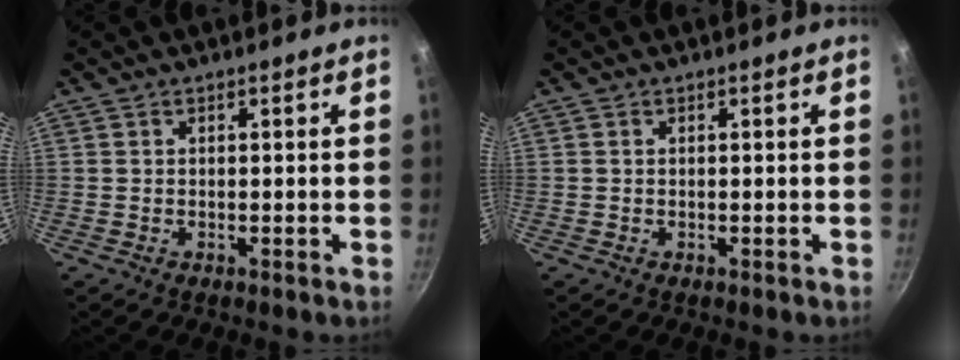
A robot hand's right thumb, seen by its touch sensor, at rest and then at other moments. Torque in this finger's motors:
{"motor_torque": [-0.30, 0.09, -0.20, 0.09, -0.02]}